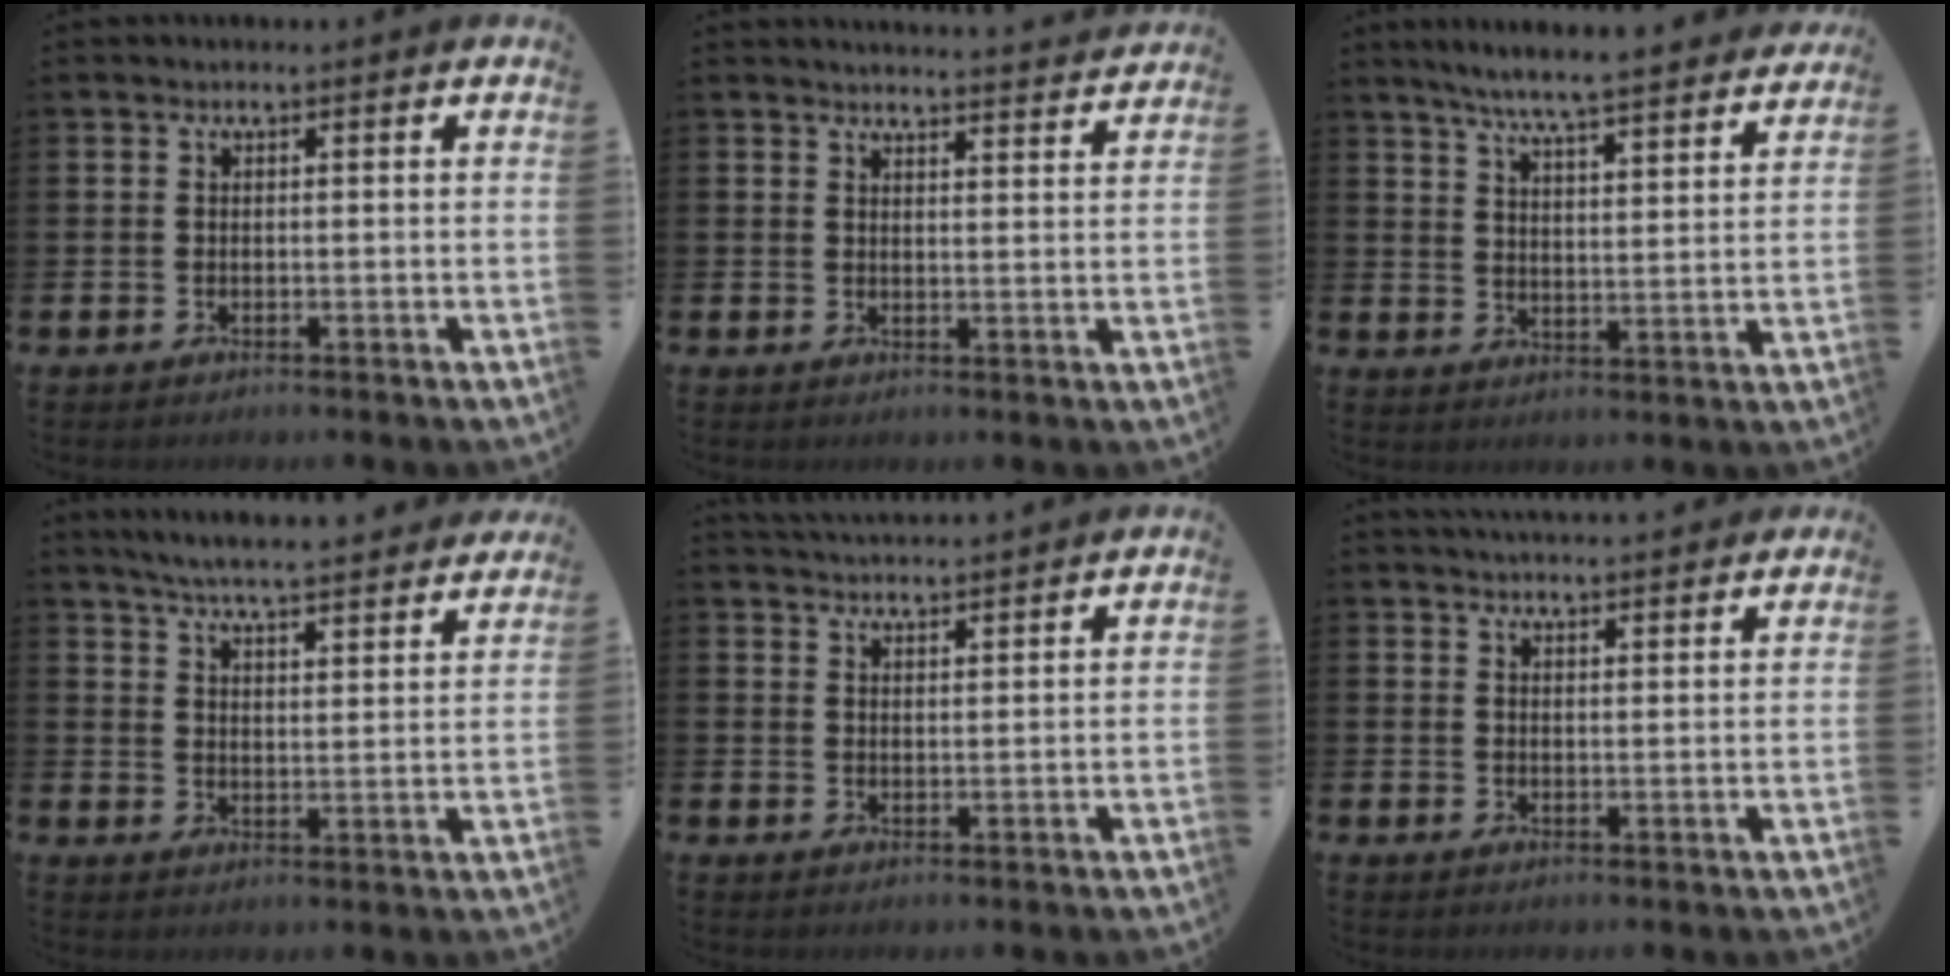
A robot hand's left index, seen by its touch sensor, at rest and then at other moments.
{"total": 3.5, "force": [3.5, -0.3, 0.0], "torque": [0.005, -0.029, 0.060]}
{"total": 6.8, "force": [6.5, -0.2, 2.0], "torque": [-0.056, -0.046, 0.111]}
{"total": 6.0, "force": [5.9, 0.1, 1.3], "torque": [-0.041, -0.045, 0.102]}
{"total": 3.6, "force": [3.6, -0.1, 0.0], "torque": [0.003, -0.024, 0.064]}
{"total": 3.5, "force": [3.5, 0.1, 0.1], "torque": [-0.006, -0.017, 0.063]}